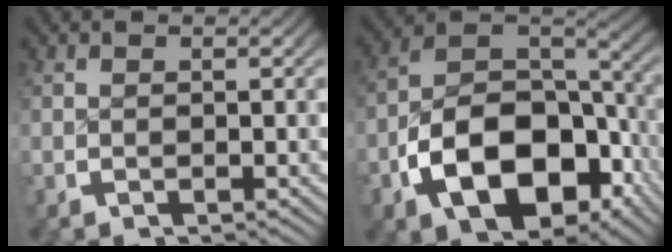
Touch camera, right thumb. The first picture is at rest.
{"total": 13.8, "force": [-4.2, 8.8, 9.8], "torque": [-0.204, -0.036, -0.047]}